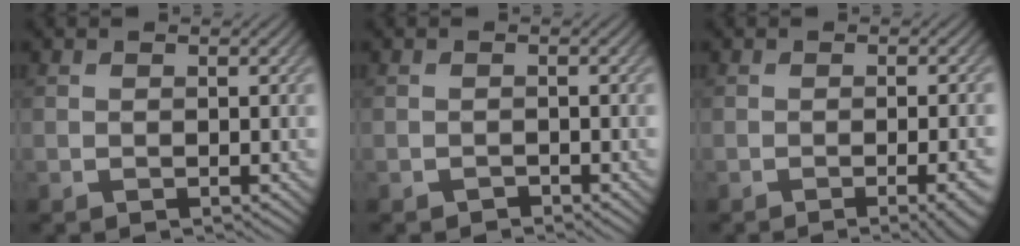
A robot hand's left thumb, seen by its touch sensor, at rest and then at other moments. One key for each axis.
{"total": 0.6, "fx": -0.6, "fy": 0.2, "fz": 0.1, "tx": 0.000, "ty": -0.001, "tz": -0.011}
{"total": 4.7, "fx": -1.9, "fy": 1.1, "fz": 4.2, "tx": -0.043, "ty": 0.006, "tz": -0.023}